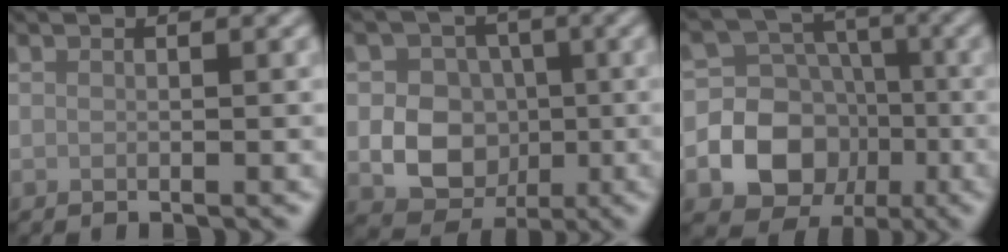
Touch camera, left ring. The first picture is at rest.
{"total": 6.9, "force": [-1.1, 5.8, 3.5], "torque": [-0.032, -0.001, -0.036]}
{"total": 11.0, "force": [-3.1, 9.8, 3.8], "torque": [-0.061, -0.008, -0.081]}